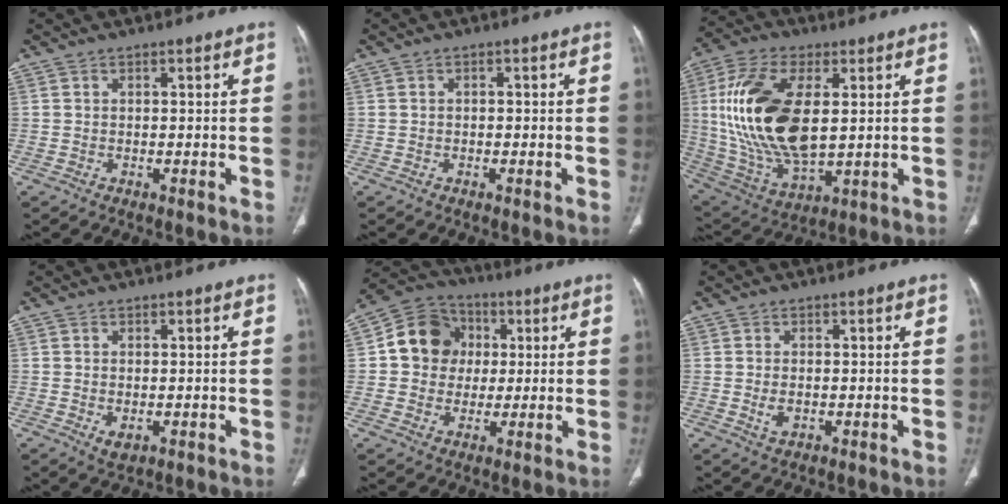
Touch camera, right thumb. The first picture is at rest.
{"total": 0.7, "force": [-0.1, 0.5, 0.5], "torque": [-0.006, 0.004, -0.003]}
{"total": 22.3, "force": [3.1, 11.4, 18.9], "torque": [-0.388, -0.015, 0.063]}
{"total": 2.2, "force": [-0.5, 1.3, 1.8], "torque": [-0.030, -0.003, -0.001]}
{"total": 11.7, "force": [1.7, 10.4, 5.0], "torque": [-0.054, 0.013, 0.020]}
{"total": 2.5, "force": [-0.3, 1.5, 2.0], "torque": [-0.041, -0.005, -0.001]}